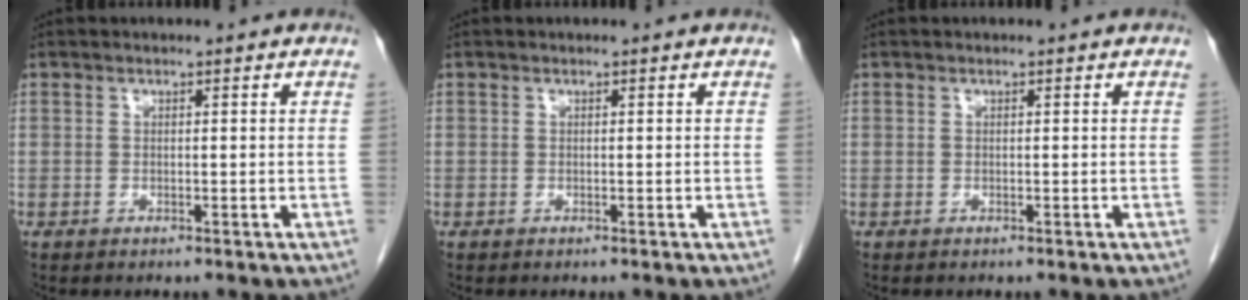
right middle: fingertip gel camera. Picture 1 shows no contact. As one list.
[{"total": 0.0}, {"total": 0.0}]